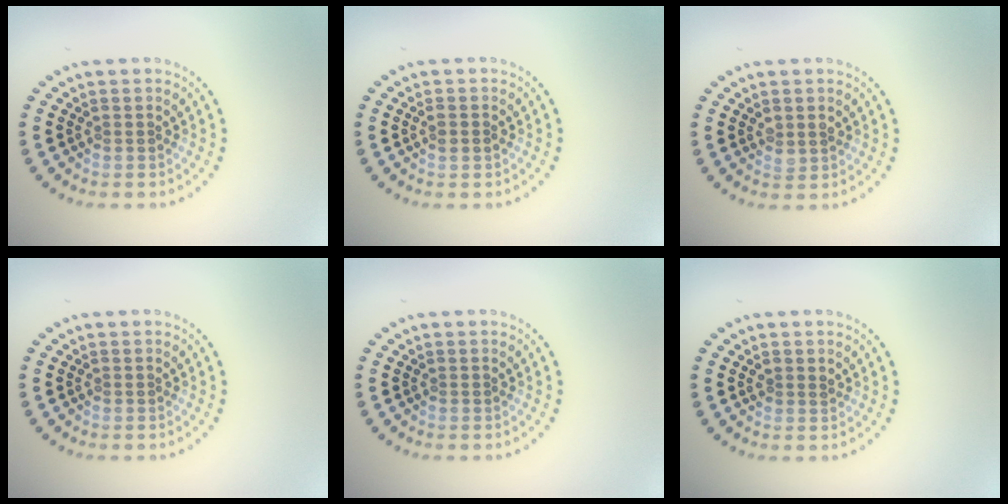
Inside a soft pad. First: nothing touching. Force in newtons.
{"total": 1.1, "press": 1.1, "slide": 0.1}
{"total": 1.0, "press": 1.0, "slide": 0.4}
{"total": 0.0}
{"total": 0.0}
{"total": 0.8, "press": 0.7, "slide": 0.4}